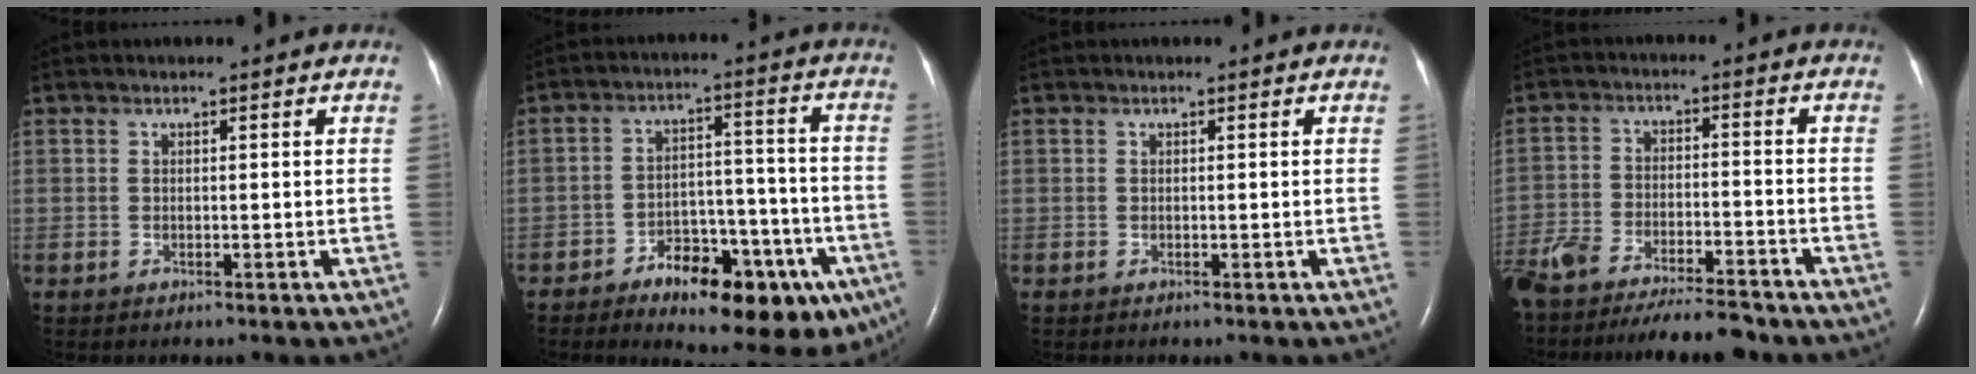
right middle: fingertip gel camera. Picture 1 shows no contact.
{"total": 16.4, "force": [-9.2, 6.7, 11.8], "torque": [-0.122, 0.029, -0.122]}
{"total": 0.0}
{"total": 18.5, "force": [-16.3, 3.4, 8.1], "torque": [-0.174, -0.026, -0.251]}